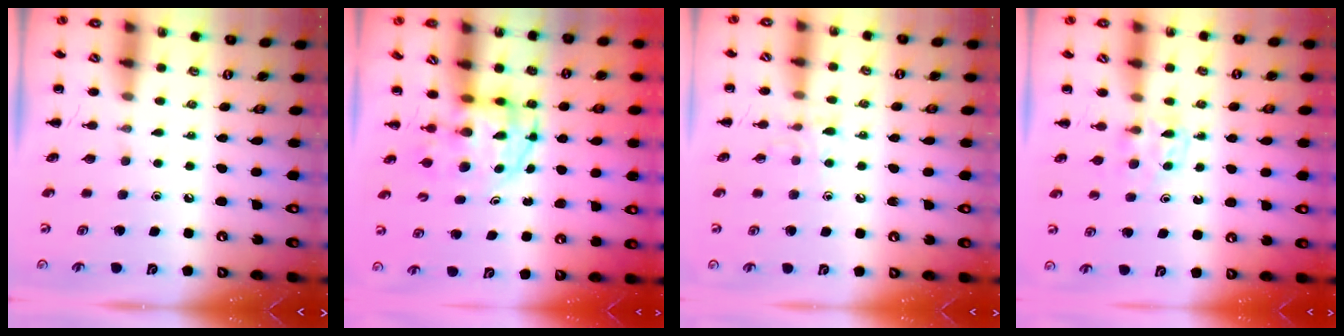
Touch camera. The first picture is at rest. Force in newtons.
{"total": 3.7, "press": 3.7, "slide": 0.5}
{"total": 6.2, "press": 6.1, "slide": 0.8}
{"total": 3.6, "press": 3.3, "slide": 1.3}